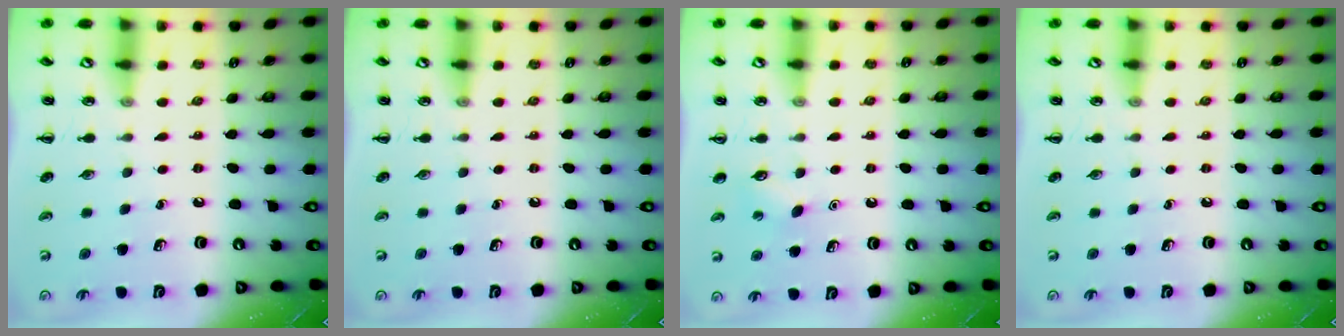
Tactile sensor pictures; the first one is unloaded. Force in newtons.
{"total": 0.0}
{"total": 2.9, "press": 2.8, "slide": 0.7}
{"total": 0.0}